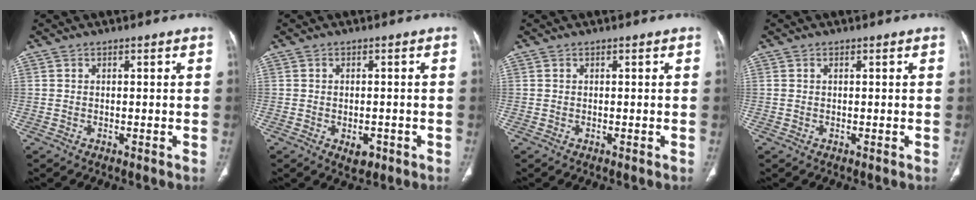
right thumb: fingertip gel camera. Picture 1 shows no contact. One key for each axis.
{"total": 3.3, "fx": -1.3, "fy": 2.1, "fz": 2.2, "tx": -0.019, "ty": 0.004, "tz": -0.010}
{"total": 0.0}
{"total": 0.5, "fx": 0.2, "fy": 0.3, "fz": 0.4, "tx": -0.011, "ty": 0.011, "tz": 0.007}